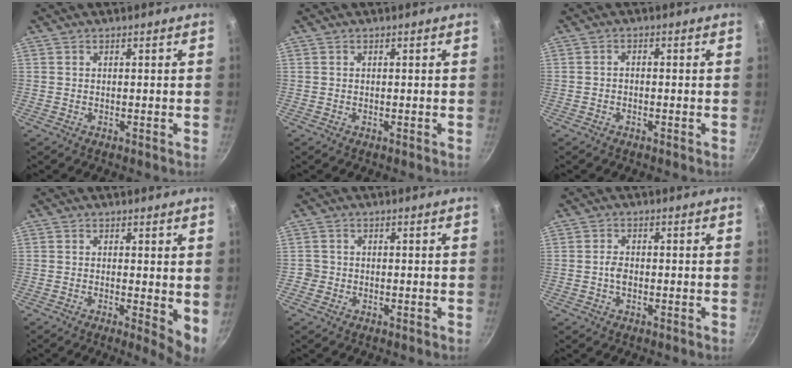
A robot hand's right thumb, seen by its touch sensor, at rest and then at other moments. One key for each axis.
{"total": 0.0}
{"total": 1.1, "fx": -0.6, "fy": 0.6, "fz": 0.7, "tx": -0.012, "ty": 0.009, "tz": -0.012}
{"total": 5.0, "fx": 0.1, "fy": 1.4, "fz": 4.8, "tx": -0.065, "ty": -0.014, "tz": 0.000}
{"total": 1.6, "fx": -0.6, "fy": 1.4, "fz": 0.1, "tx": 0.006, "ty": 0.009, "tz": -0.010}
{"total": 2.2, "fx": -0.5, "fy": 1.5, "fz": 1.6, "tx": -0.027, "ty": 0.008, "tz": -0.011}